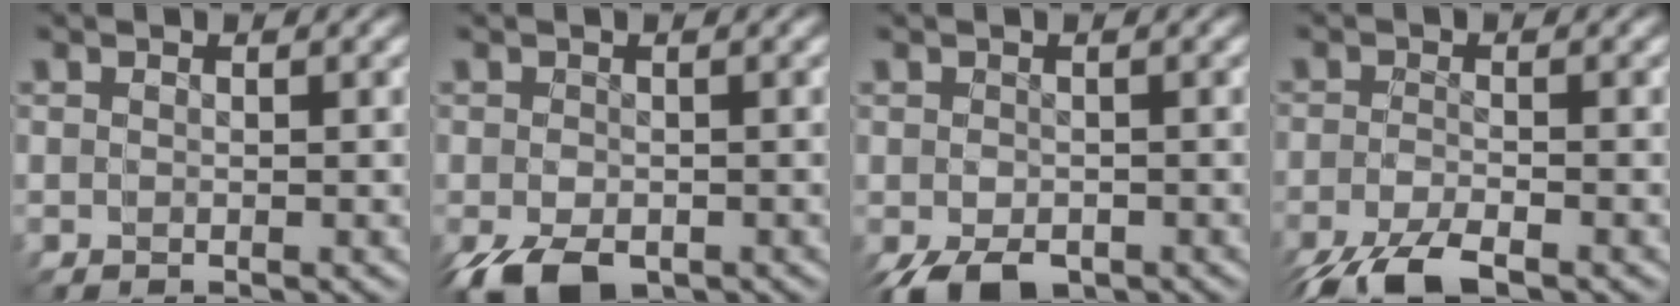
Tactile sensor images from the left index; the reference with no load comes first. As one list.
[{"total": 3.2, "force": [-2.4, 1.9, 0.7], "torque": [-0.020, -0.025, -0.023]}, {"total": 2.2, "force": [-1.5, 1.6, 0.4], "torque": [-0.010, -0.019, -0.010]}, {"total": 4.9, "force": [-4.8, -1.0, -0.1], "torque": [-0.015, -0.017, -0.070]}]